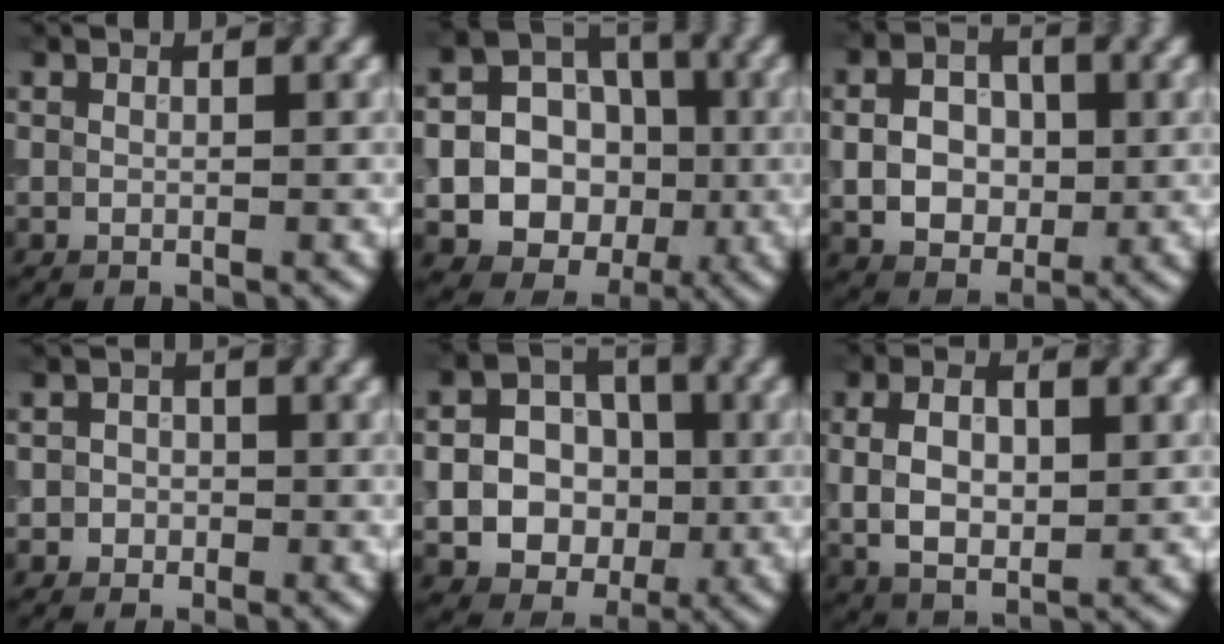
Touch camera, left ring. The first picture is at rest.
{"total": 13.8, "force": [-2.3, 12.6, 5.2], "torque": [-0.087, -0.009, -0.055]}
{"total": 5.6, "force": [-0.1, 4.2, 3.7], "torque": [-0.070, 0.001, -0.002]}
{"total": 1.7, "force": [-0.2, 1.7, 0.5], "torque": [0.015, 0.003, -0.018]}
{"total": 10.0, "force": [-1.3, 8.7, 4.7], "torque": [-0.069, -0.009, -0.035]}
{"total": 5.6, "force": [0.4, 3.2, 4.6], "torque": [-0.086, 0.000, 0.009]}